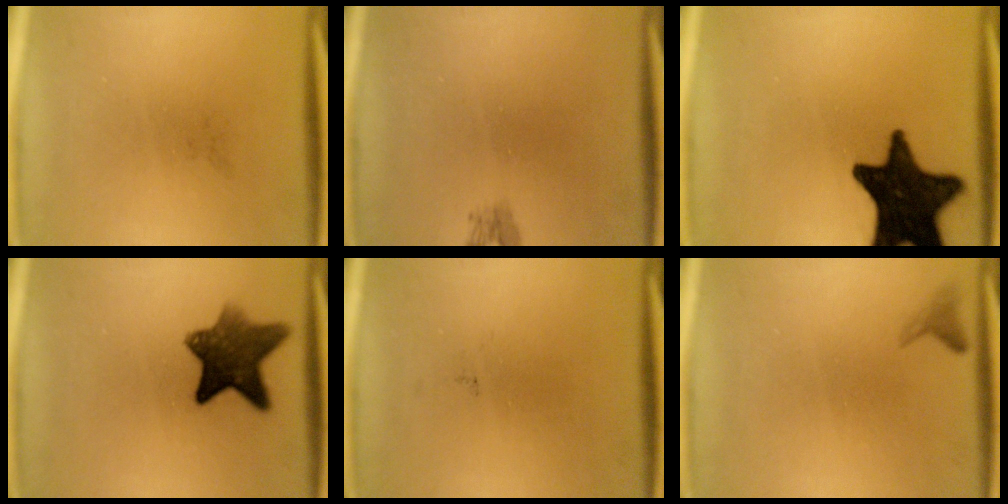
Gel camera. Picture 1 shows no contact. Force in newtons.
{"total": 1.1}
{"total": 17.8}
{"total": 9.9}
{"total": 0.0}
{"total": 1.0}